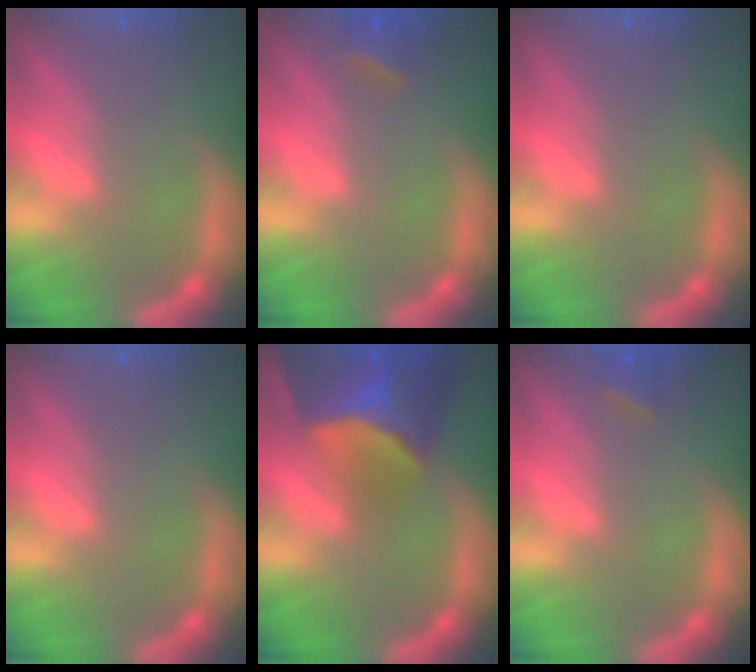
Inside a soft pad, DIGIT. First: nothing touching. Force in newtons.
{"total": 1.9}
{"total": 0.0}
{"total": 0.0}
{"total": 9.4}
{"total": 1.4}